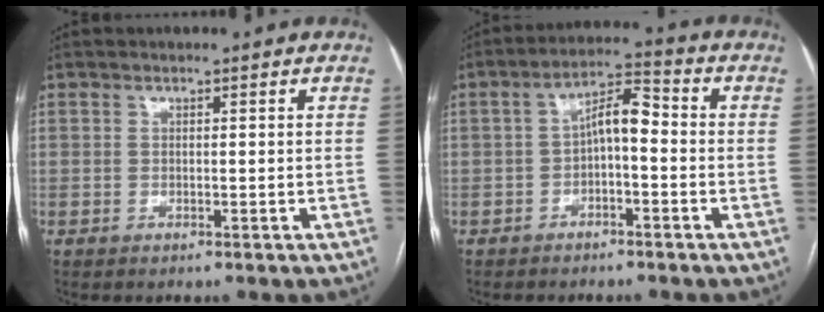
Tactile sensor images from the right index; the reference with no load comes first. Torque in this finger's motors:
{"motor_torque": [0.98, -0.26, 0.53, 0.11]}